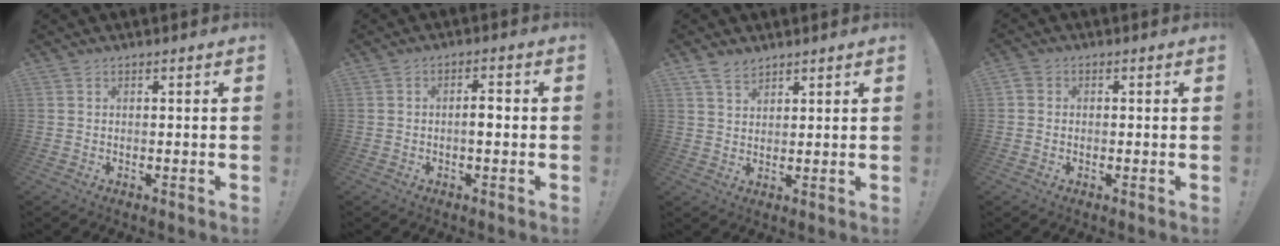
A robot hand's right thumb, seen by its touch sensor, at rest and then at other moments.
{"total": 3.5, "force": [-0.6, 1.0, 3.3], "torque": [-0.045, 0.000, -0.016]}
{"total": 4.7, "force": [3.7, 2.4, 1.7], "torque": [-0.034, -0.016, 0.071]}
{"total": 2.0, "force": [-0.3, 1.7, 0.9], "torque": [-0.014, 0.009, -0.006]}